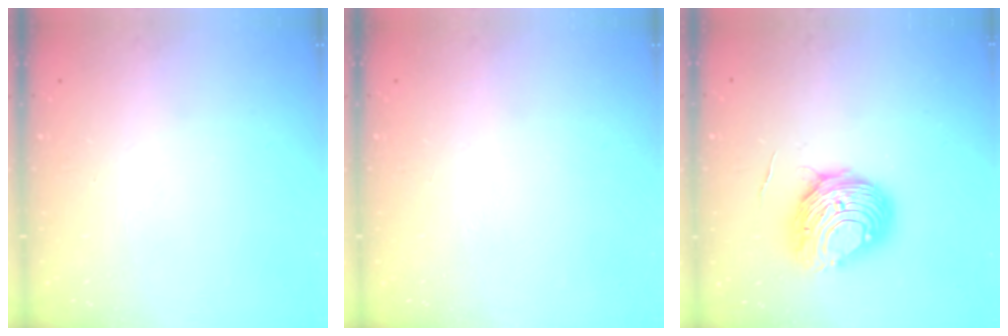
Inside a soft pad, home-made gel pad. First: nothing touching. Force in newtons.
{"total": 0.0}
{"total": 10.3, "press": 10.3, "slide": 0.7}